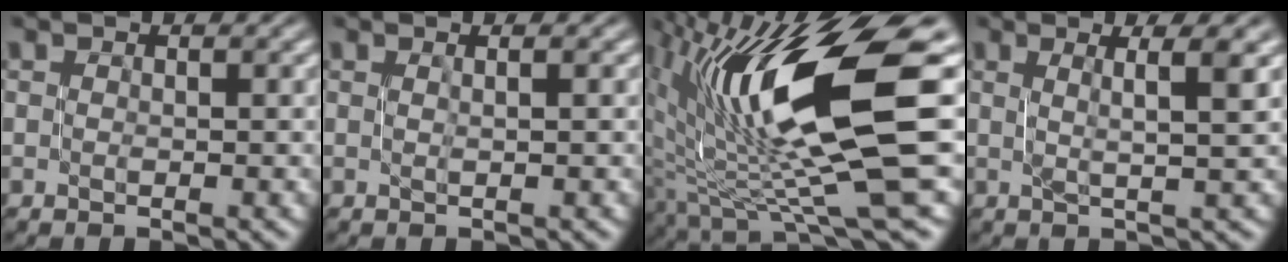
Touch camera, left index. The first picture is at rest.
{"total": 0.9, "force": [0.2, 0.3, 0.8], "torque": [-0.009, 0.007, -0.003]}
{"total": 14.2, "force": [2.1, 3.3, 13.6], "torque": [-0.237, -0.002, 0.046]}
{"total": 3.5, "force": [1.3, 0.5, 3.2], "torque": [-0.048, 0.008, 0.020]}